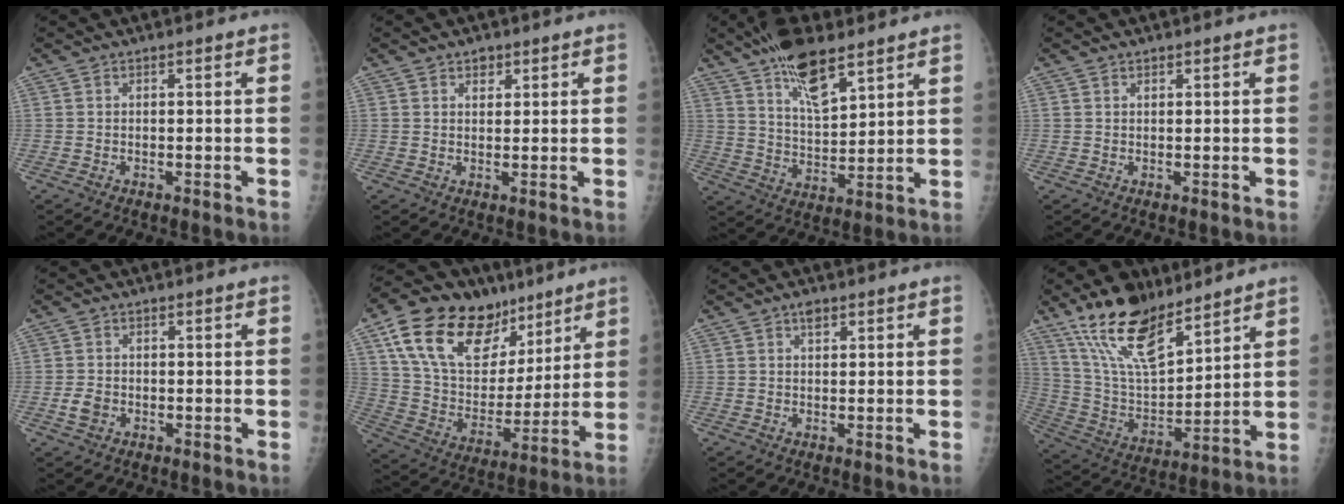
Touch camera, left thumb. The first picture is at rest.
{"total": 2.2, "force": [1.4, 1.5, 0.9], "torque": [0.000, -0.007, 0.019]}
{"total": 12.6, "force": [8.5, 4.5, 8.3], "torque": [-0.127, -0.043, 0.156]}
{"total": 0.7, "force": [0.5, 0.4, 0.2], "torque": [-0.002, -0.003, 0.006]}
{"total": 2.7, "force": [-0.7, 2.1, 1.5], "torque": [-0.023, 0.002, -0.012]}
{"total": 25.2, "force": [14.3, 14.7, 14.6], "torque": [-0.228, -0.024, 0.254]}
{"total": 1.8, "force": [1.1, 1.0, 1.1], "torque": [-0.009, -0.003, 0.014]}
{"total": 17.2, "force": [12.4, 6.4, 10.0], "torque": [-0.153, -0.064, 0.242]}